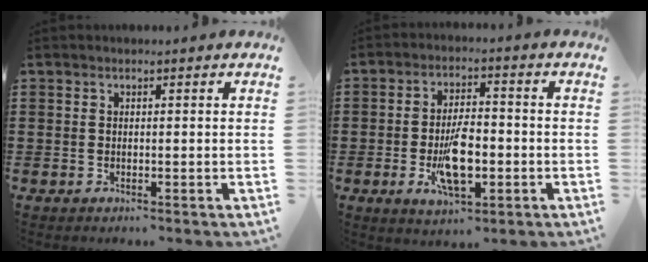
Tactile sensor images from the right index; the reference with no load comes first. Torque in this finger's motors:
{"motor_torque": [1.77, 0.37, 0.64, 0.21]}